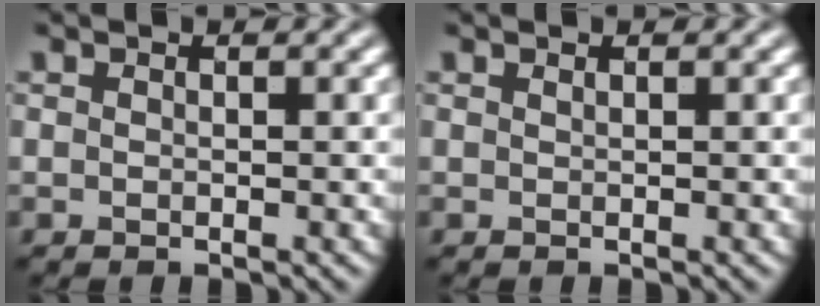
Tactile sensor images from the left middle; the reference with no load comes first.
{"total": 0.0}